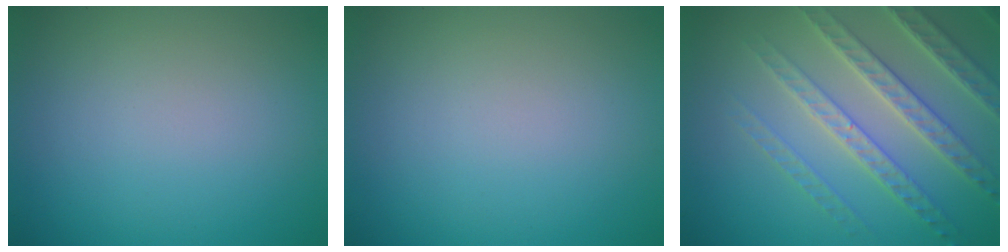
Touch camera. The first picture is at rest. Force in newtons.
{"total": 0.0}
{"total": 5.8, "press": 4.8, "slide": 3.3}